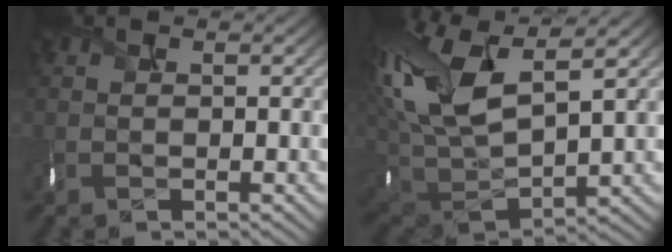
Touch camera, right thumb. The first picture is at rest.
{"total": 15.6, "force": [4.8, 7.4, 12.8], "torque": [-0.308, 0.004, 0.094]}